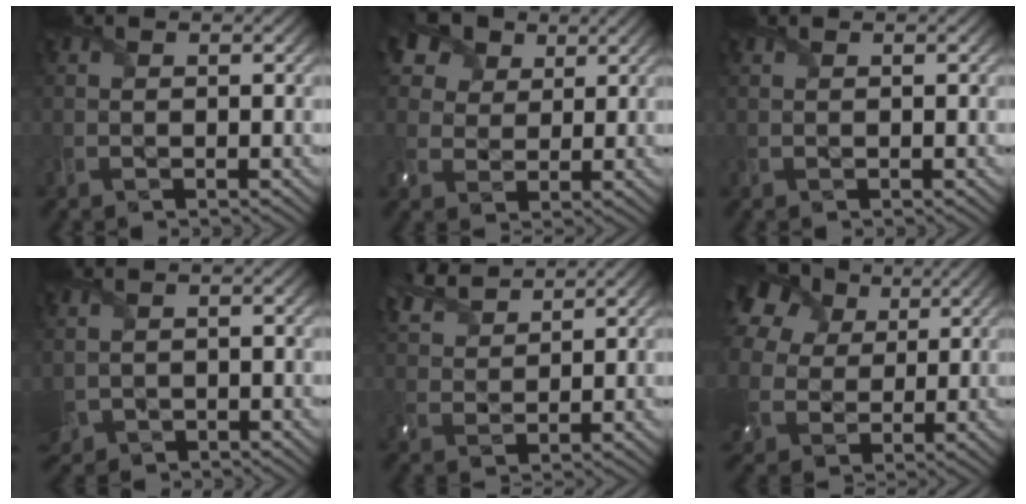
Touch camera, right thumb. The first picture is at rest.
{"total": 10.0, "force": [6.1, 6.8, 4.1], "torque": [-0.149, 0.016, 0.108]}
{"total": 0.0}
{"total": 2.8, "force": [-0.5, 2.3, 1.6], "torque": [-0.052, -0.015, -0.006]}
{"total": 6.4, "force": [5.4, 1.9, 2.8], "torque": [-0.080, 0.018, 0.107]}
{"total": 16.9, "force": [7.0, 12.6, 8.7], "torque": [-0.283, 0.049, 0.135]}